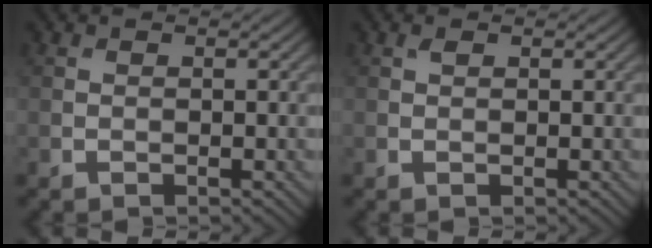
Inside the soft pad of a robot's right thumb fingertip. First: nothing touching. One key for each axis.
{"total": 0.6, "fx": 0.4, "fy": 0.2, "fz": 0.4, "tx": -0.008, "ty": 0.002, "tz": 0.008}